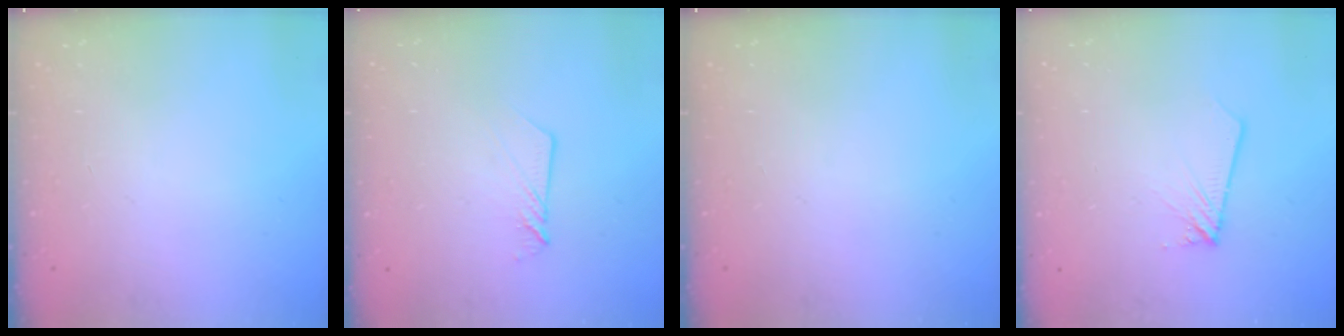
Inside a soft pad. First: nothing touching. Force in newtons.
{"total": 4.5, "press": 4.5, "slide": 0.3}
{"total": 0.0}
{"total": 1.9, "press": 1.9, "slide": 0.1}